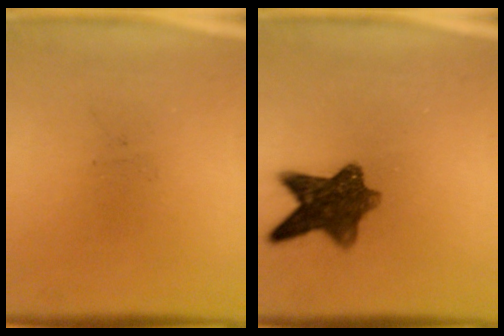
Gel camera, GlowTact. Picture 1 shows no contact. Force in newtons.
{"total": 8.7}